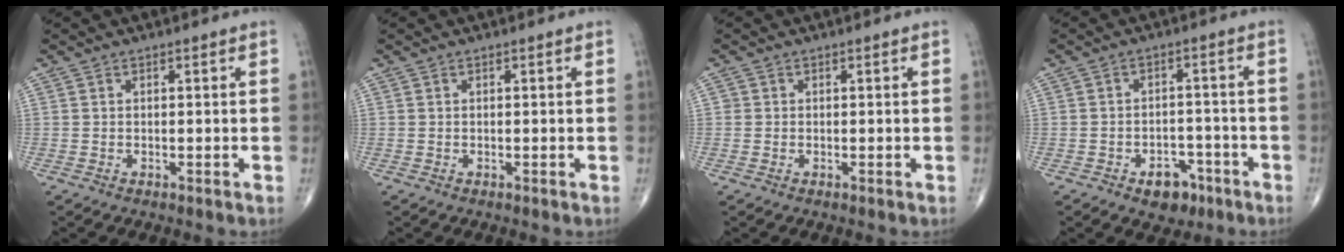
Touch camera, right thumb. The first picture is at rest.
{"total": 0.0}
{"total": 0.7, "force": [0.0, 0.7, 0.1], "torque": [0.004, 0.003, -0.002]}
{"total": 6.2, "force": [-3.5, 4.1, 3.1], "torque": [-0.016, 0.029, -0.047]}